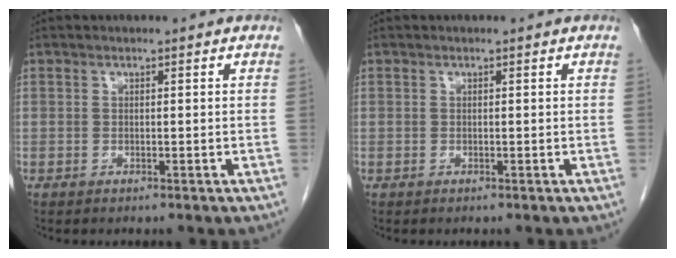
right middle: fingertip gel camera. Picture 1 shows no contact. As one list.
[{"total": 0.0}]